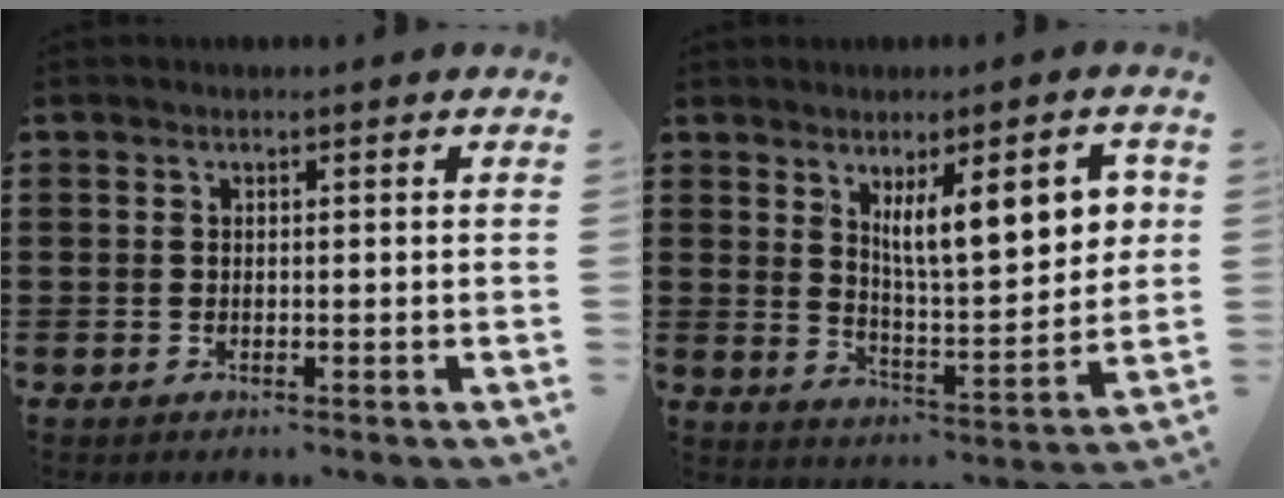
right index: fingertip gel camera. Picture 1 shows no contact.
{"total": 10.7, "force": [4.3, 3.0, 9.3], "torque": [-0.151, -0.006, 0.066]}